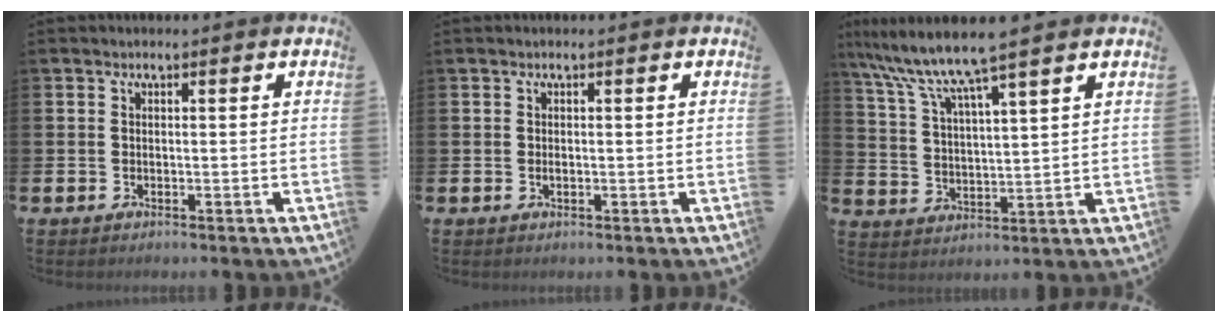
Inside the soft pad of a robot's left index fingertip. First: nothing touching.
{"total": 0.5, "force": [-0.1, 0.3, 0.5], "torque": [-0.015, 0.002, 0.000]}
{"total": 8.3, "force": [7.2, 0.3, 4.1], "torque": [-0.106, -0.033, 0.126]}